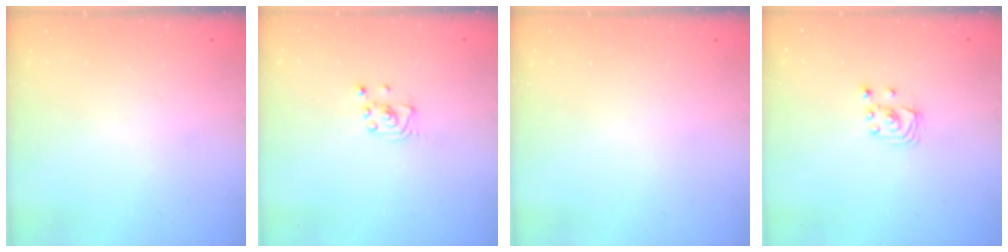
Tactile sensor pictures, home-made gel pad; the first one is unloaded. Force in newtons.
{"total": 2.3, "press": 2.3, "slide": 0.2}
{"total": 0.0}
{"total": 2.7, "press": 2.7, "slide": 0.3}